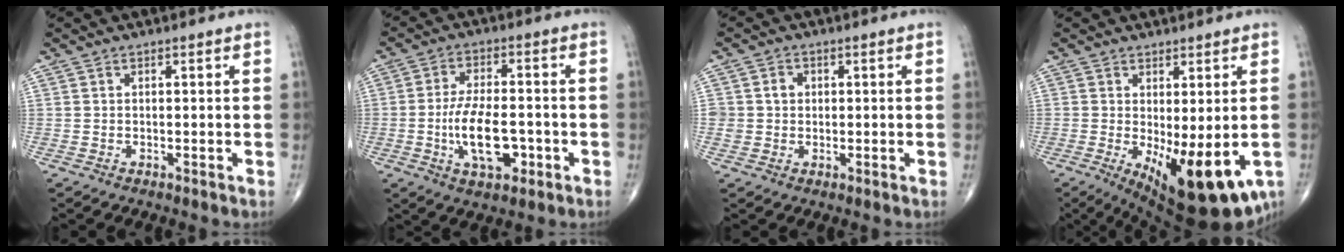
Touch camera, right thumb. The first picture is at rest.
{"total": 10.7, "force": [-2.8, 5.0, 9.1], "torque": [-0.159, 0.010, -0.045]}
{"total": 3.2, "force": [0.4, 2.9, 1.2], "torque": [0.001, 0.004, 0.006]}
{"total": 15.3, "force": [-4.2, 5.7, 13.6], "torque": [-0.179, -0.025, -0.040]}